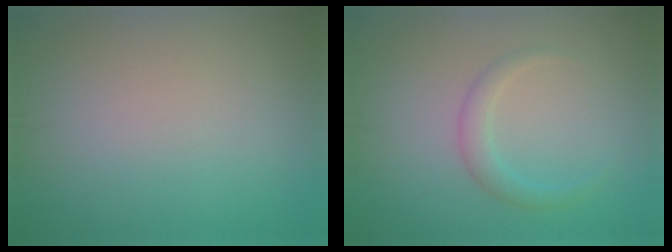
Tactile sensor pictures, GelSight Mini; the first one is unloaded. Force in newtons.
{"total": 1.7, "press": 1.7, "slide": 0.0}